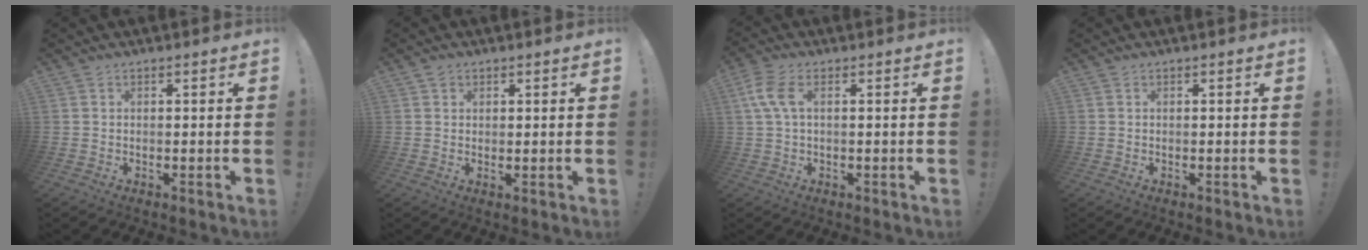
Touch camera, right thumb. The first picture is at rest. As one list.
[{"total": 1.2, "force": [0.9, 0.8, 0.2], "torque": [0.009, -0.006, 0.015]}, {"total": 6.6, "force": [1.5, 3.1, 5.6], "torque": [-0.118, 0.002, 0.031]}, {"total": 0.0}]